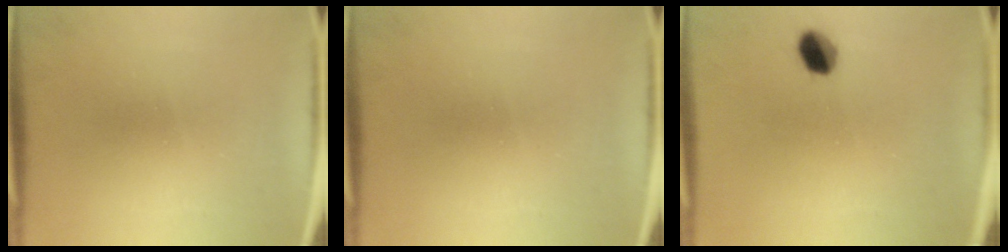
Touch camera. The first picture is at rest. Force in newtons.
{"total": 0.0}
{"total": 4.6}